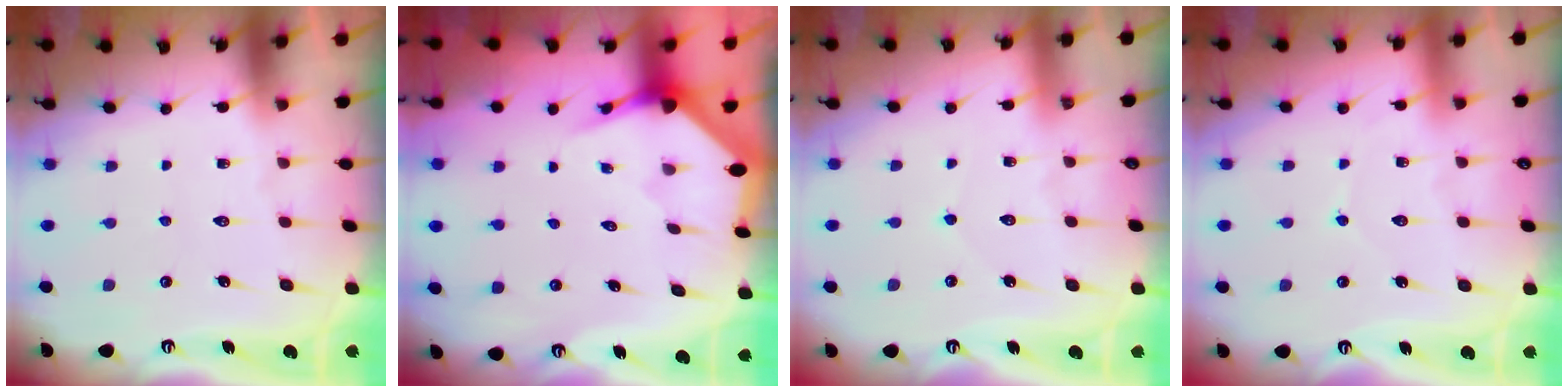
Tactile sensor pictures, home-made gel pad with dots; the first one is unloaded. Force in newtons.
{"total": 2.9, "press": 2.9, "slide": 0.2}
{"total": 3.6, "press": 3.6, "slide": 0.4}
{"total": 3.4, "press": 3.4, "slide": 0.2}